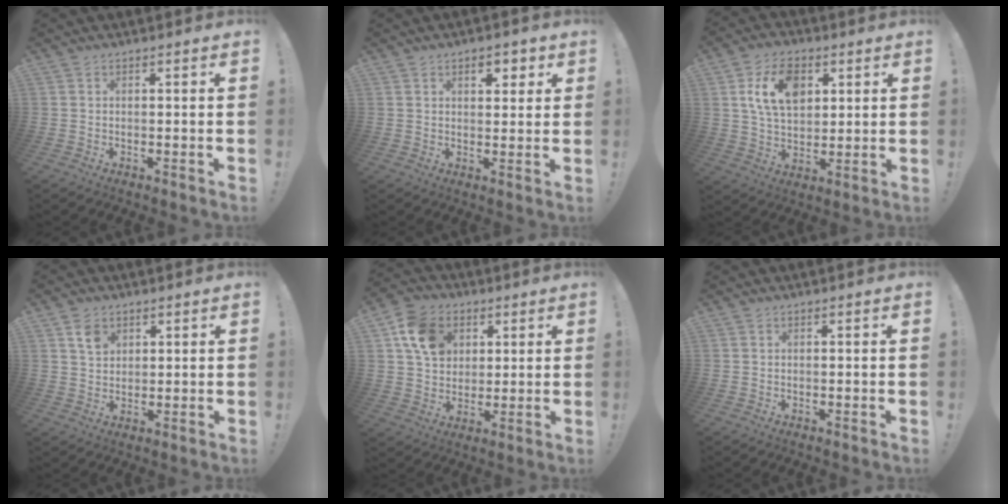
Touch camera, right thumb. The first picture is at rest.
{"total": 4.4, "force": [2.3, 2.6, 2.7], "torque": [-0.024, -0.006, 0.035]}
{"total": 13.3, "force": [4.9, 9.0, 8.6], "torque": [-0.143, 0.004, 0.093]}
{"total": 5.2, "force": [3.0, 3.8, 1.9], "torque": [-0.017, -0.013, 0.052]}
{"total": 13.0, "force": [4.9, 10.3, 6.1], "torque": [-0.085, -0.010, 0.099]}
{"total": 0.0}